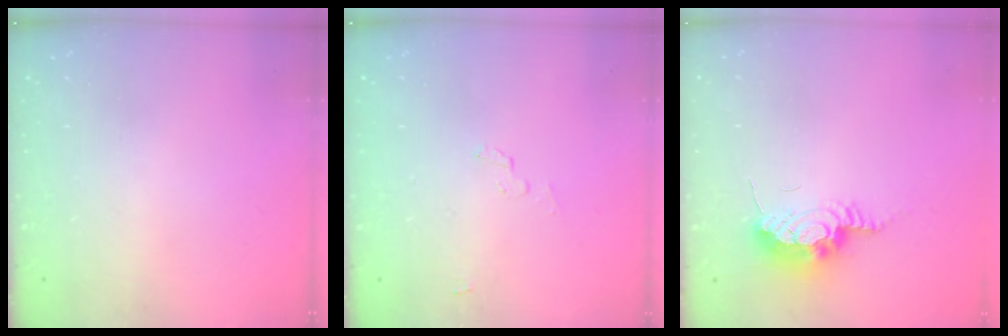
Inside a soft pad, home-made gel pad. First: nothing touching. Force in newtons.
{"total": 2.2, "press": 2.2, "slide": 0.2}
{"total": 9.0, "press": 8.9, "slide": 1.8}